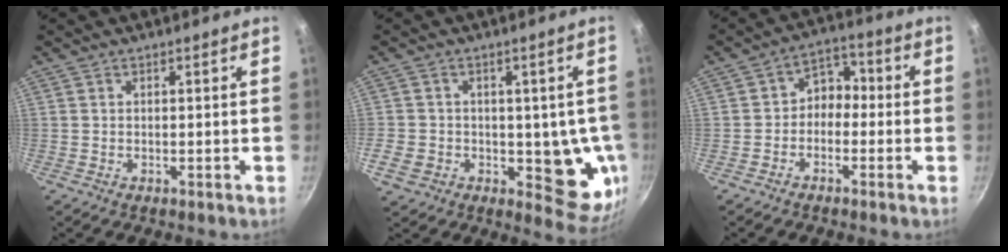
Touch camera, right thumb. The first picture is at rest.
{"total": 12.7, "force": [-1.7, 8.8, 9.0], "torque": [-0.079, -0.015, -0.019]}
{"total": 5.6, "force": [-1.4, 4.4, 3.2], "torque": [-0.010, 0.032, -0.038]}